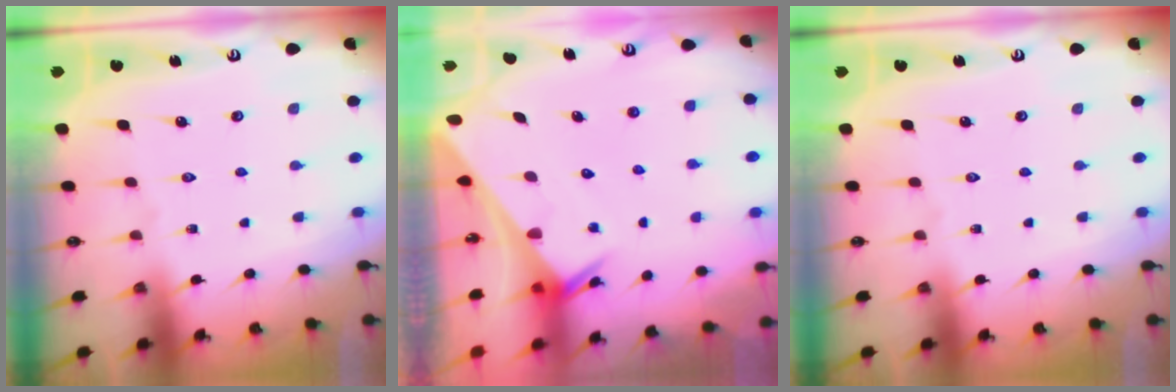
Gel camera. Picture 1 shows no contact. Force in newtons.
{"total": 2.6, "press": 2.6, "slide": 0.1}
{"total": 0.0}